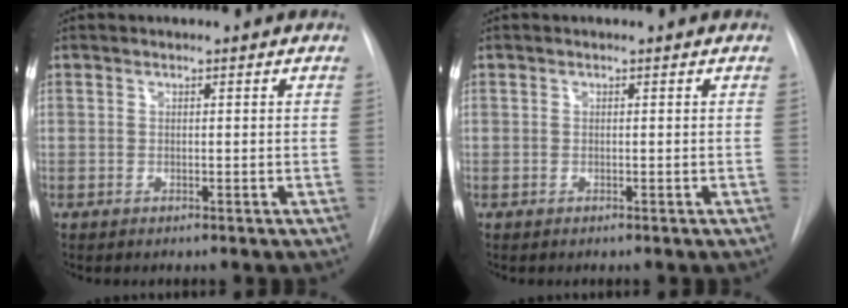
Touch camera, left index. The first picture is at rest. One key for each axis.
{"total": 0.0}